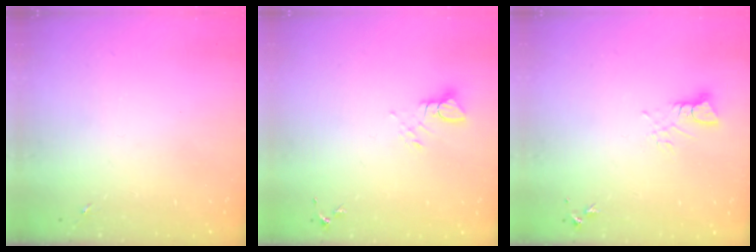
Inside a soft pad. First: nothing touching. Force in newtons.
{"total": 3.8, "press": 3.7, "slide": 0.4}
{"total": 3.5, "press": 3.5, "slide": 0.2}